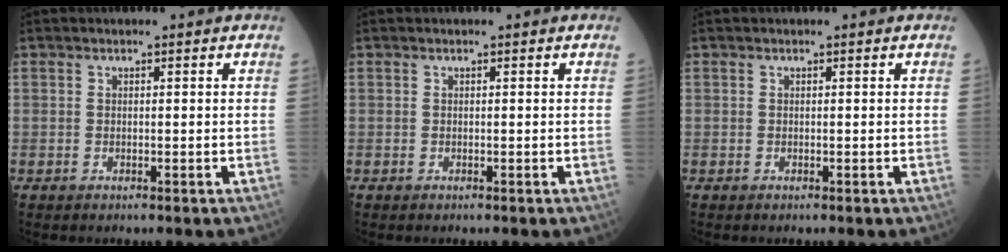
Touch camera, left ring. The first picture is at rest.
{"total": 0.0}
{"total": 0.0}